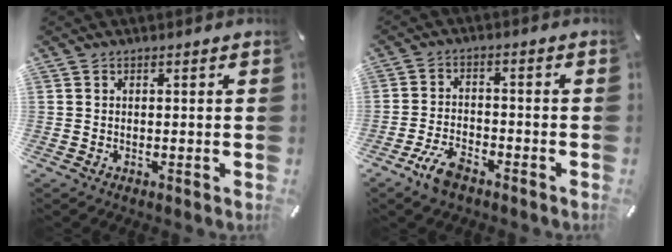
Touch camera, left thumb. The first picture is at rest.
{"total": 6.5, "force": [-4.4, 2.7, 4.1], "torque": [-0.093, 0.014, -0.083]}